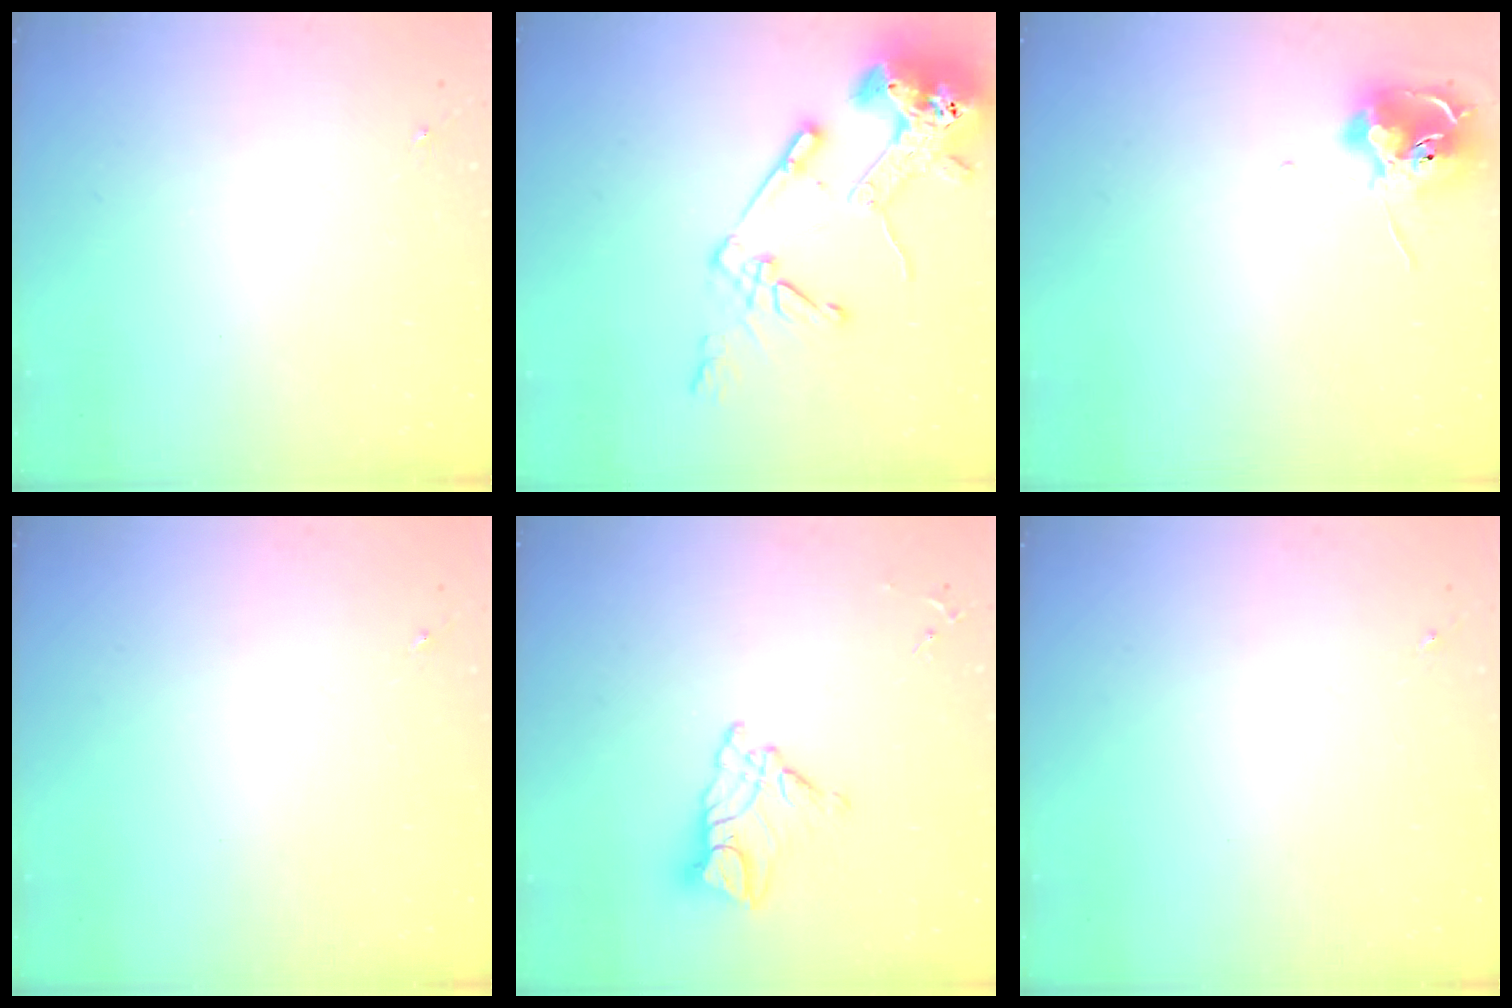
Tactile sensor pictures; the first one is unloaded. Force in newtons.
{"total": 17.2, "press": 17.1, "slide": 2.2}
{"total": 11.1, "press": 11.0, "slide": 0.6}
{"total": 0.0}
{"total": 11.3, "press": 11.2, "slide": 1.1}
{"total": 0.0}